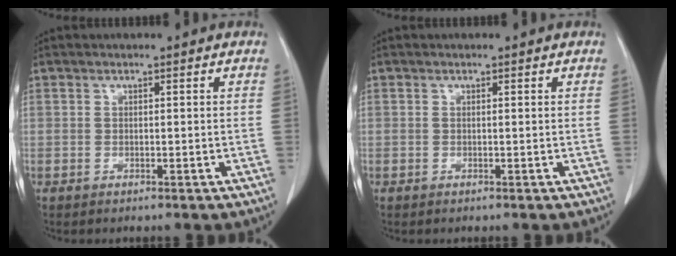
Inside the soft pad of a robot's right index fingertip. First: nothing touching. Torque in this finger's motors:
{"motor_torque": [-0.06, 0.08, 0.02, 0.01]}